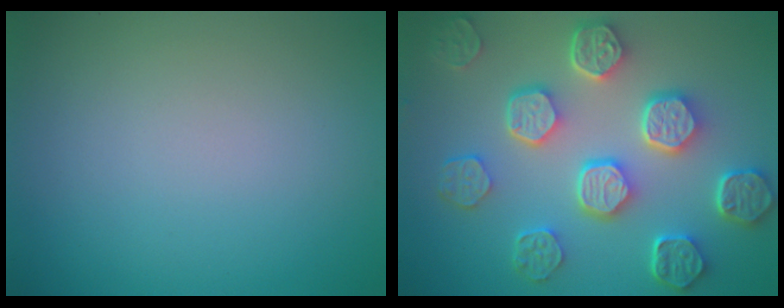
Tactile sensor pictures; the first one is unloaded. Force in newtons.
{"total": 7.8, "press": 6.1, "slide": 4.9}